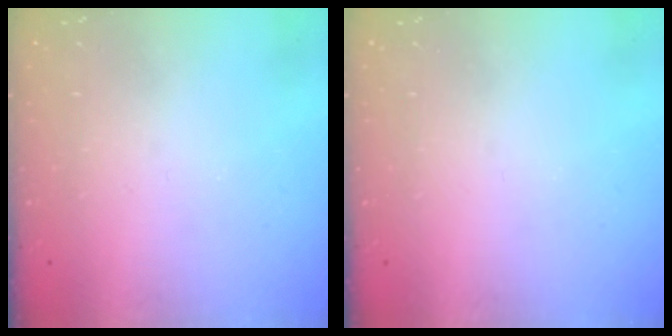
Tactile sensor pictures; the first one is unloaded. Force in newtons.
{"total": 0.0}